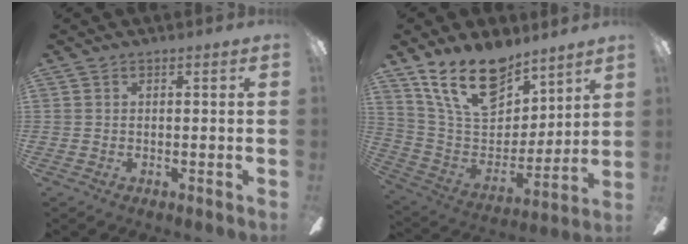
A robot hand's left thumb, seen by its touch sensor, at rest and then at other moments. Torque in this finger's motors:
{"motor_torque": [1.55, 0.94, 1.44, -1.33, 0.11]}